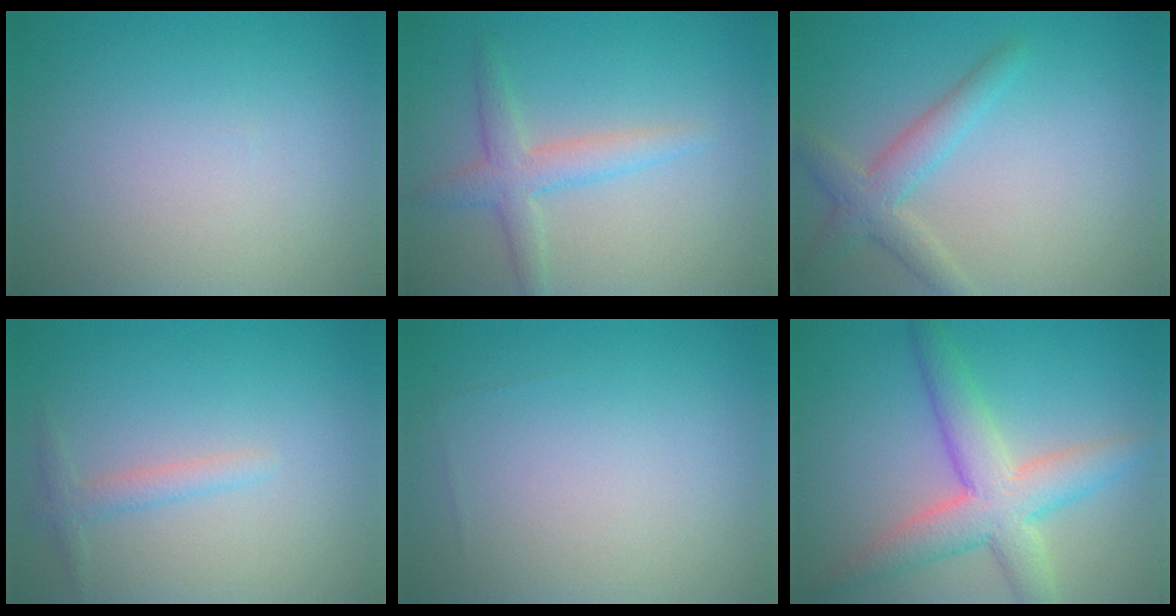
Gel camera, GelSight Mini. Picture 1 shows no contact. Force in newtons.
{"total": 3.0, "press": 3.0, "slide": 0.1}
{"total": 3.0, "press": 3.0, "slide": 0.1}
{"total": 1.5, "press": 1.5, "slide": 0.0}
{"total": 0.0}
{"total": 6.1, "press": 6.1, "slide": 0.1}